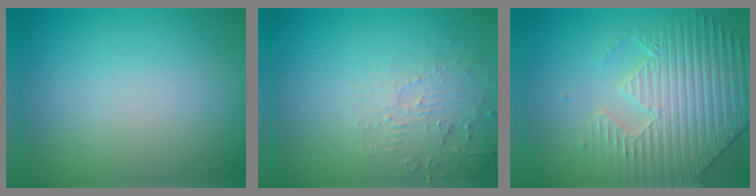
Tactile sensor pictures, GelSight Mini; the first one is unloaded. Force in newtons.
{"total": 2.8, "press": 2.7, "slide": 0.6}
{"total": 5.5, "press": 5.1, "slide": 2.0}